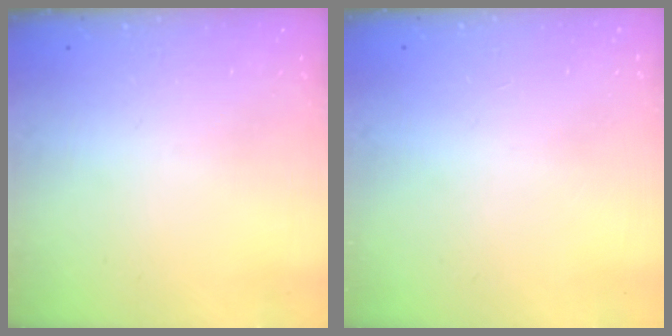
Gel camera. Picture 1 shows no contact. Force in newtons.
{"total": 1.1, "press": 0.8, "slide": 0.7}